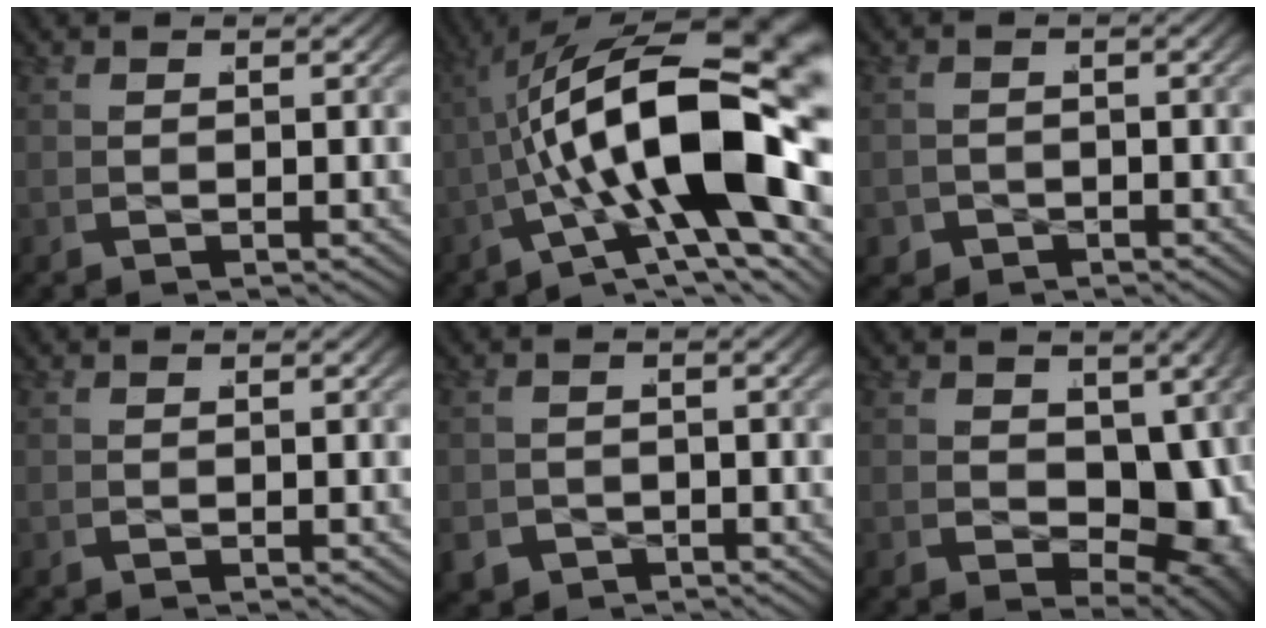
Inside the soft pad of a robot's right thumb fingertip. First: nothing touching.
{"total": 20.4, "force": [-0.8, 9.5, 18.0], "torque": [-0.287, -0.032, 0.003]}
{"total": 2.2, "force": [-1.7, 1.3, 0.2], "torque": [-0.007, -0.012, -0.023]}
{"total": 0.0}
{"total": 3.9, "force": [-2.5, 2.8, 1.0], "torque": [-0.028, -0.024, -0.030]}
{"total": 9.0, "force": [-0.6, 6.2, 6.4], "torque": [-0.110, -0.057, 0.028]}